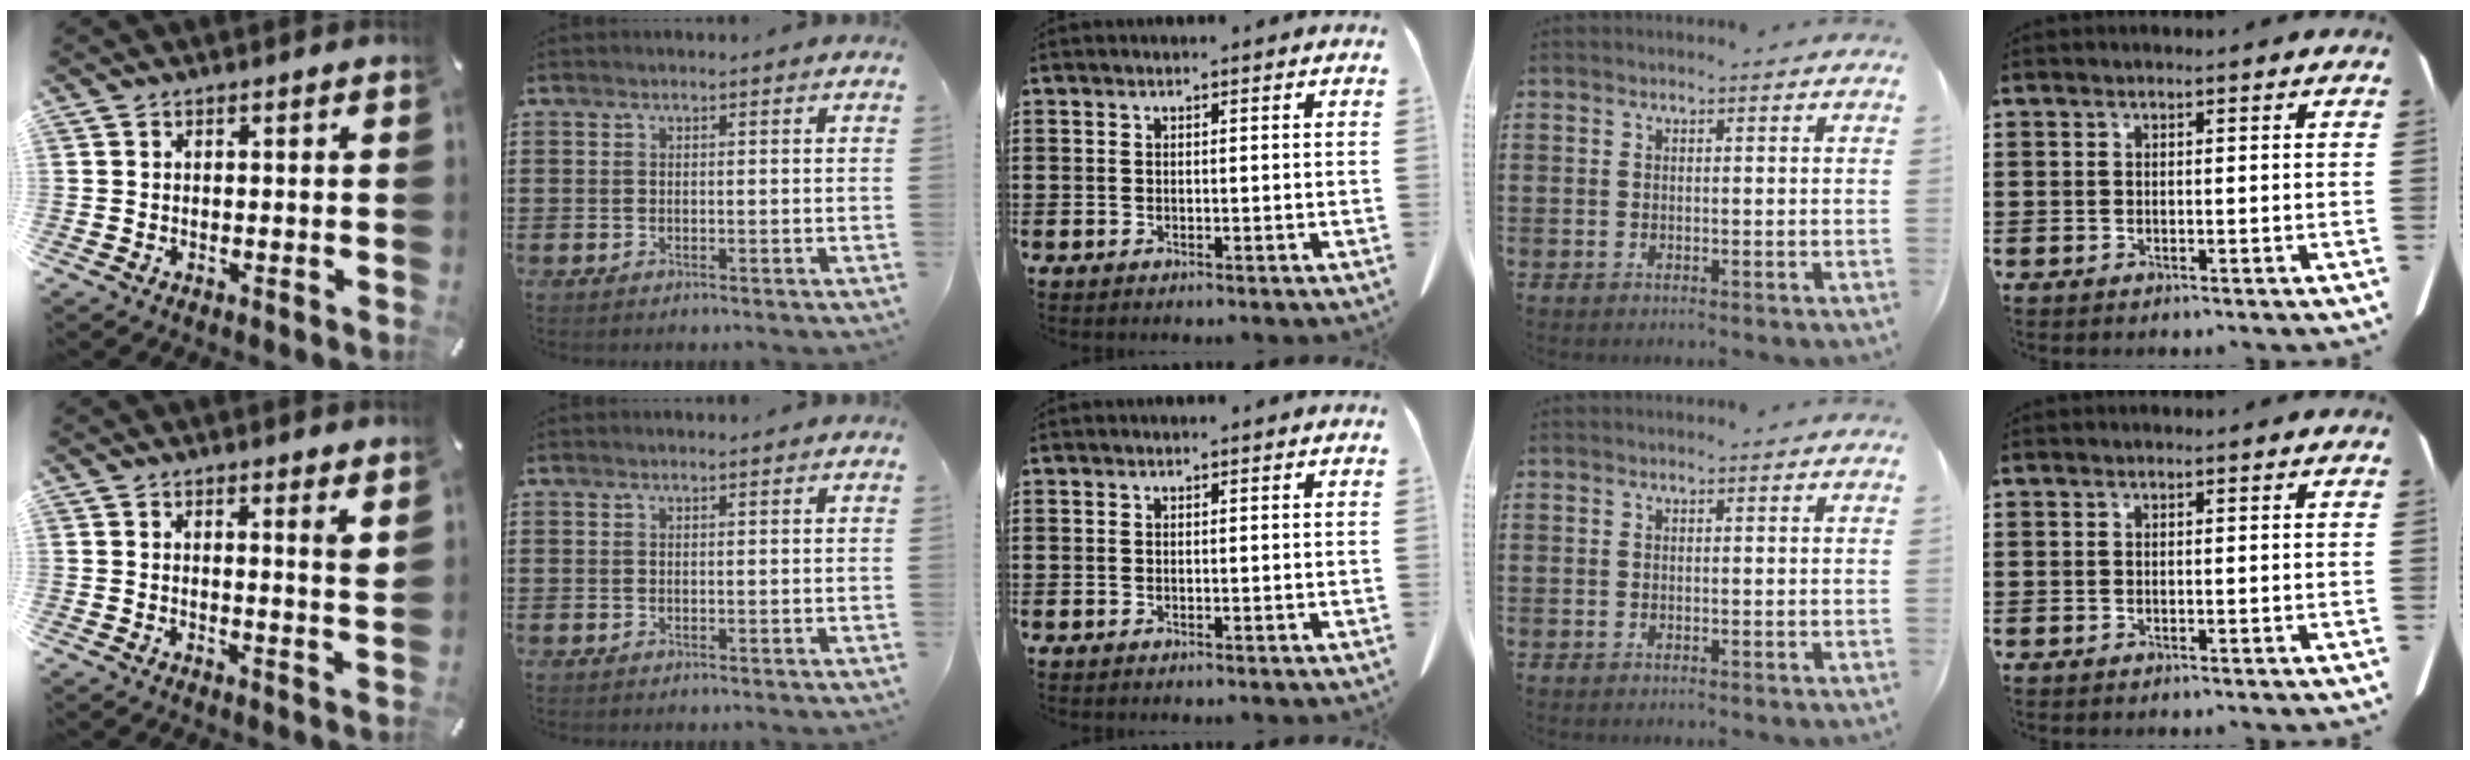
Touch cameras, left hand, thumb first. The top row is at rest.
{"thumb": {"total": 3.0, "force": [2.4, -0.1, 1.9], "torque": [-0.027, -0.020, 0.037]}}